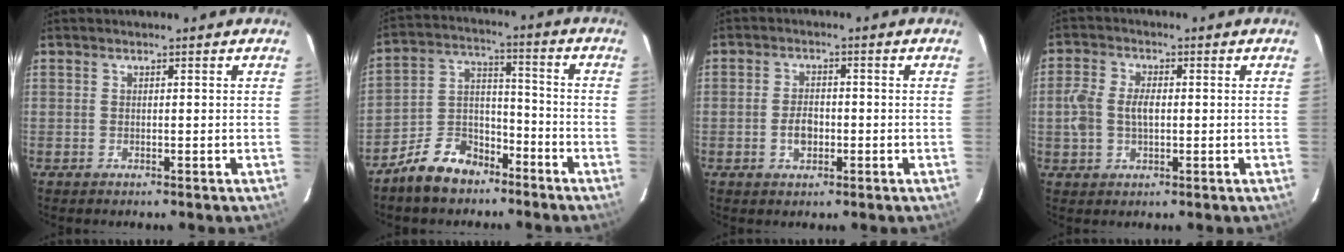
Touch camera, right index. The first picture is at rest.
{"total": 10.8, "force": [-7.8, 6.1, 4.5], "torque": [-0.096, 0.040, -0.131]}
{"total": 3.9, "force": [-1.1, 2.5, 2.8], "torque": [-0.055, 0.002, -0.016]}
{"total": 6.2, "force": [-0.3, 4.0, 4.7], "torque": [-0.100, 0.009, -0.004]}